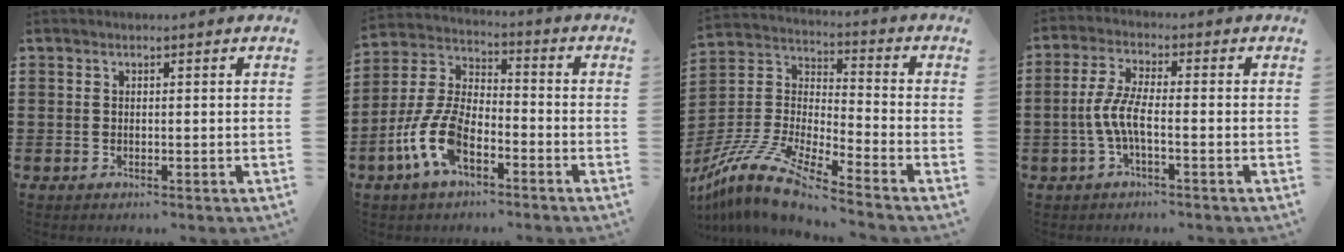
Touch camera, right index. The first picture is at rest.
{"total": 10.2, "force": [-4.8, 5.0, 7.5], "torque": [-0.201, -0.007, -0.100]}
{"total": 11.0, "force": [-9.6, 1.2, 5.3], "torque": [-0.136, -0.003, -0.203]}
{"total": 5.4, "force": [-1.7, 1.4, 5.0], "torque": [-0.123, -0.010, -0.042]}